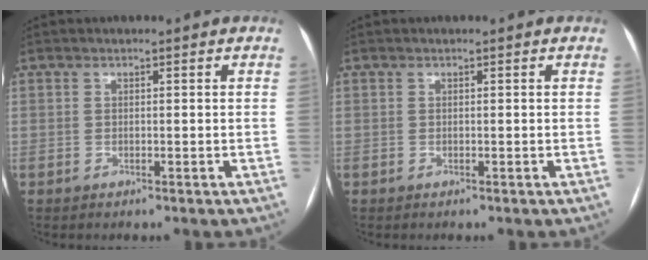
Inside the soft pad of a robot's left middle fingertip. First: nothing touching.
{"total": 0.0}